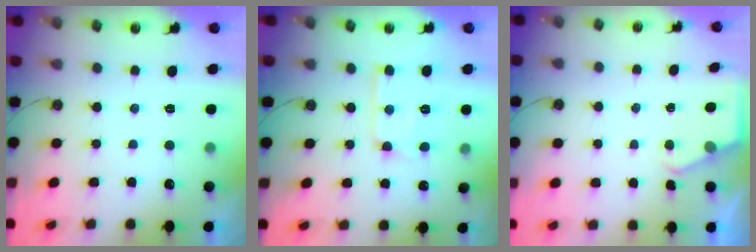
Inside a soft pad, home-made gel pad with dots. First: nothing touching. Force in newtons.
{"total": 9.5, "press": 9.5, "slide": 0.7}
{"total": 2.3, "press": 2.3, "slide": 0.3}